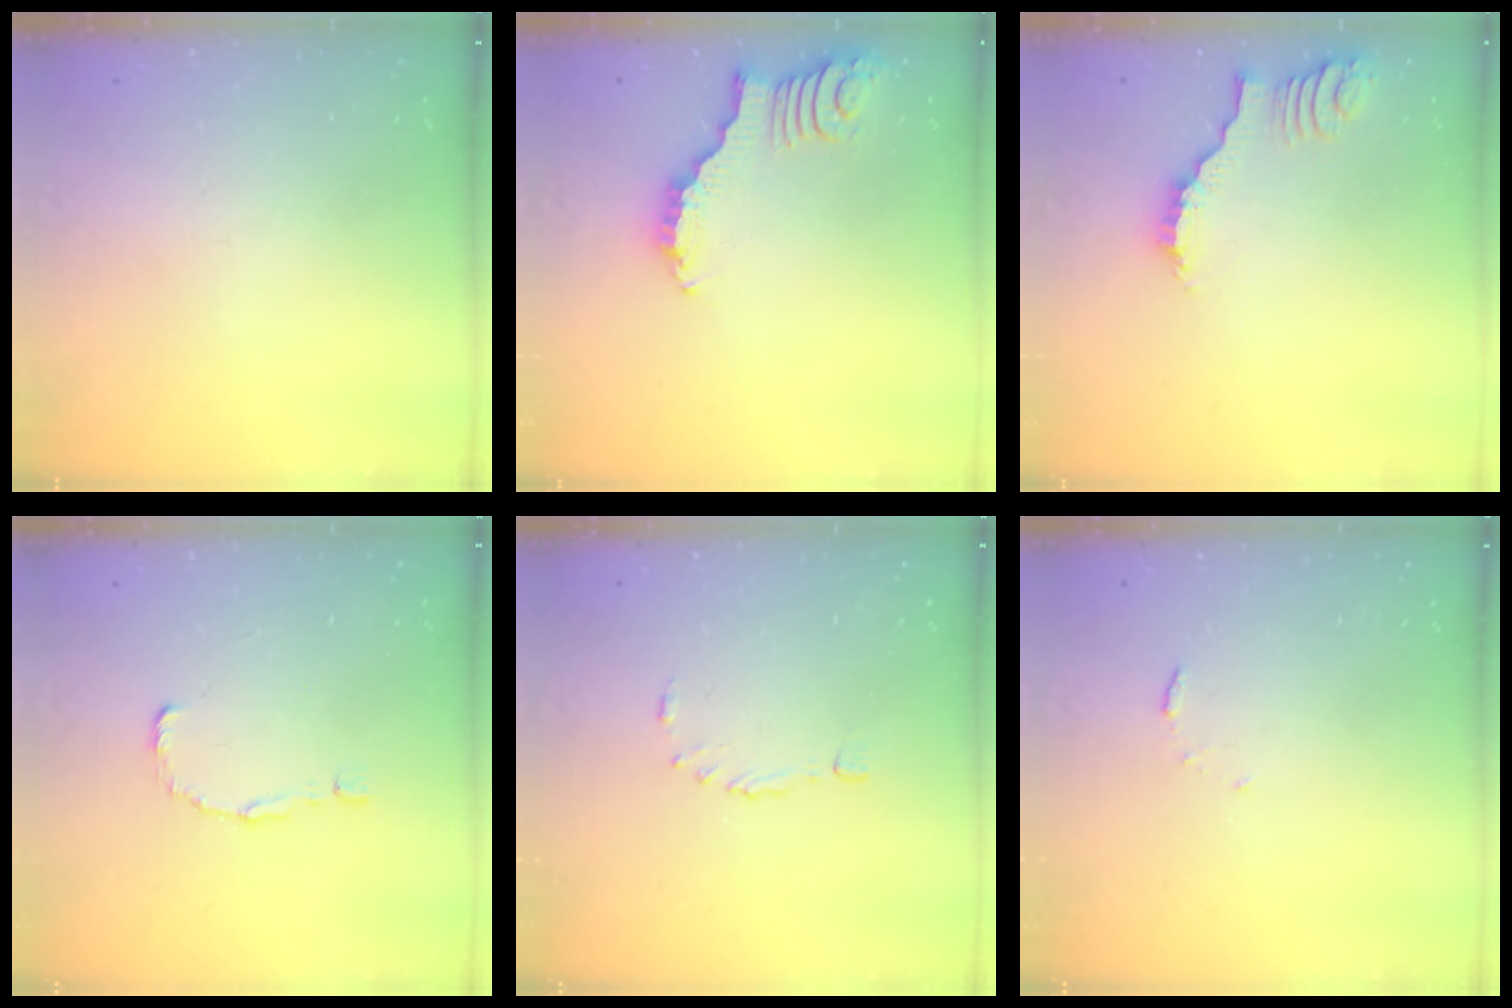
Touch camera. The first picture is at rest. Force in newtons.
{"total": 2.8, "press": 2.7, "slide": 0.4}
{"total": 2.2, "press": 2.2, "slide": 0.4}
{"total": 0.7, "press": 0.7, "slide": 0.0}
{"total": 4.2, "press": 4.1, "slide": 0.5}
{"total": 3.5, "press": 3.5, "slide": 0.3}